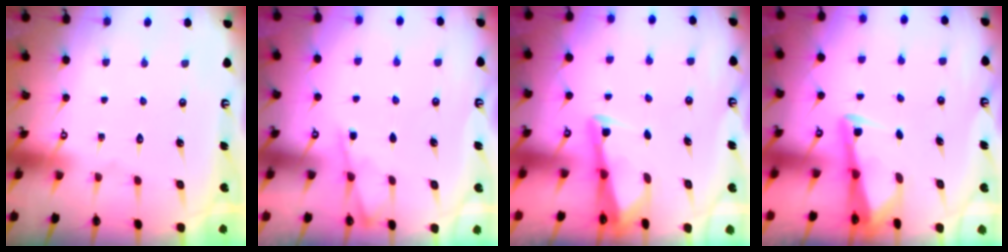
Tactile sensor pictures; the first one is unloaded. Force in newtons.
{"total": 3.6, "press": 3.6, "slide": 0.6}
{"total": 2.5, "press": 2.5, "slide": 0.1}
{"total": 2.8, "press": 2.8, "slide": 0.2}